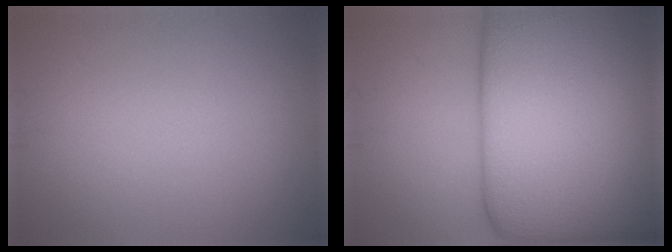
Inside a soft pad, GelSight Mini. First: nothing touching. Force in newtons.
{"total": 20.4, "press": 20.4, "slide": 0.6}